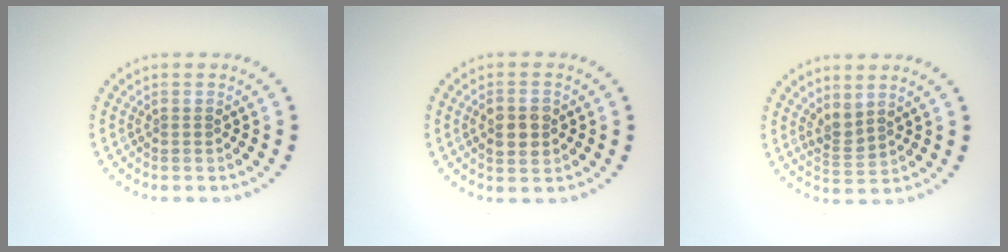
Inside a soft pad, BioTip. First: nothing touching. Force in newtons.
{"total": 2.9, "press": 2.9, "slide": 0.2}
{"total": 1.8, "press": 1.4, "slide": 1.1}